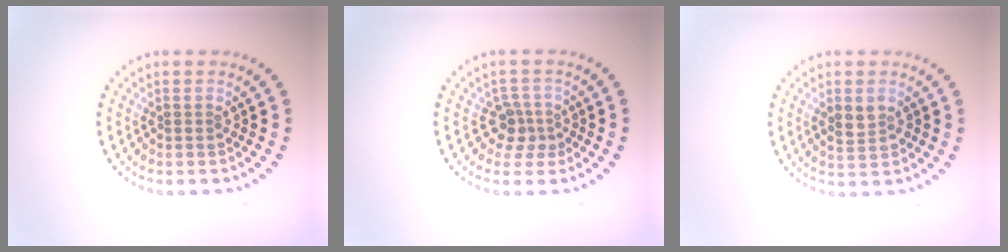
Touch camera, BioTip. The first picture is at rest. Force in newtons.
{"total": 2.4, "press": 1.8, "slide": 1.5}
{"total": 2.2, "press": 2.2, "slide": 0.2}